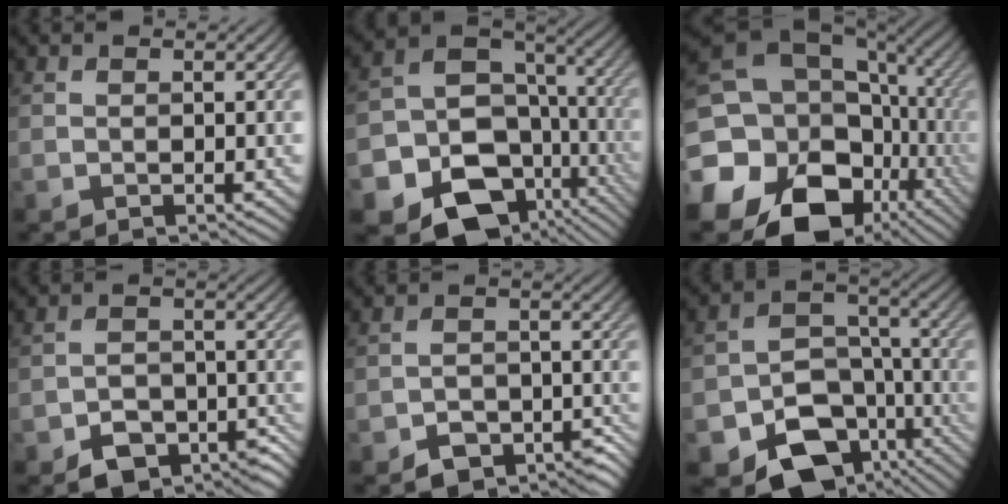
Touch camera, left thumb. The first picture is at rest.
{"total": 19.9, "force": [-8.8, 15.6, 8.7], "torque": [-0.177, -0.062, -0.115]}
{"total": 22.0, "force": [-4.6, 17.6, 12.3], "torque": [-0.249, -0.039, -0.063]}
{"total": 6.8, "force": [-4.5, 4.0, 3.2], "torque": [-0.050, -0.017, -0.076]}
{"total": 5.7, "force": [-4.0, 3.1, 2.6], "torque": [-0.038, -0.011, -0.068]}
{"total": 14.2, "force": [-6.9, 9.6, 7.8], "torque": [-0.126, -0.051, -0.107]}